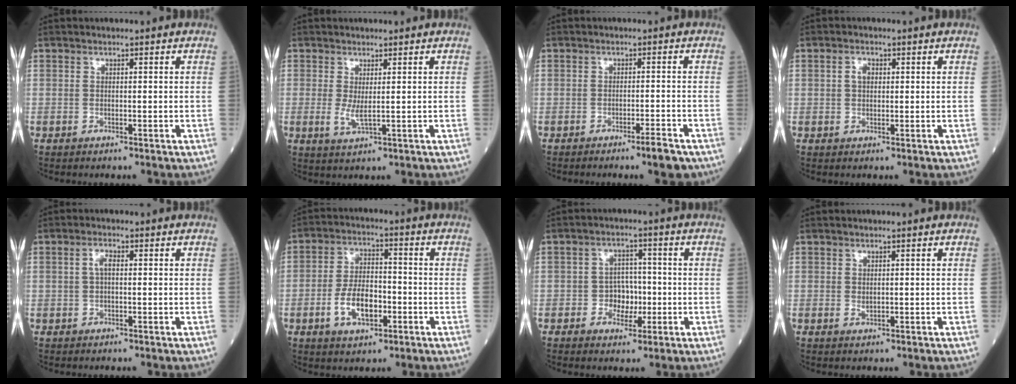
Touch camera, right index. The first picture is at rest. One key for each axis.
{"total": 2.7, "fx": 0.2, "fy": 0.5, "fz": 2.6, "tx": -0.051, "ty": -0.007, "tz": 0.009}
{"total": 3.5, "fx": -2.5, "fy": 0.2, "fz": 2.5, "tx": -0.030, "ty": -0.002, "tz": -0.033}
{"total": 1.8, "fx": 0.4, "fy": 1.2, "fz": 1.3, "tx": -0.025, "ty": 0.004, "tz": 0.007}
{"total": 2.0, "fx": 0.3, "fy": 0.8, "fz": 1.8, "tx": -0.039, "ty": 0.007, "tz": 0.006}
{"total": 8.1, "fx": -2.7, "fy": 3.9, "fz": 6.5, "tx": -0.129, "ty": 0.007, "tz": -0.048}
{"total": 4.5, "fx": -1.1, "fy": 3.4, "fz": 2.6, "tx": -0.036, "ty": 0.010, "tz": -0.017}
{"total": 0.7, "fx": 0.2, "fy": 0.4, "fz": 0.5, "tx": -0.006, "ty": -0.002, "tz": 0.005}